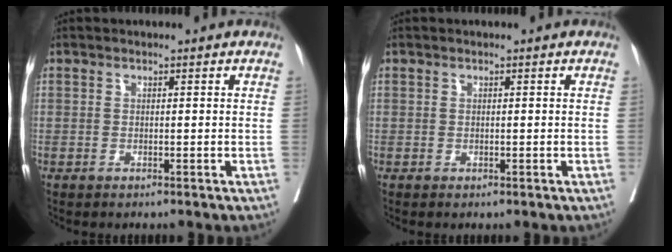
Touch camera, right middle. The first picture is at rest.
{"total": 0.0}